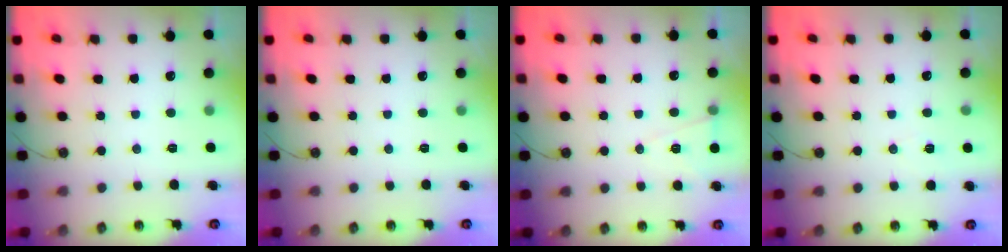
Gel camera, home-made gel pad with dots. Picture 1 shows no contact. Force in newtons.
{"total": 0.0}
{"total": 7.0, "press": 5.4, "slide": 4.6}
{"total": 4.1, "press": 3.5, "slide": 2.1}